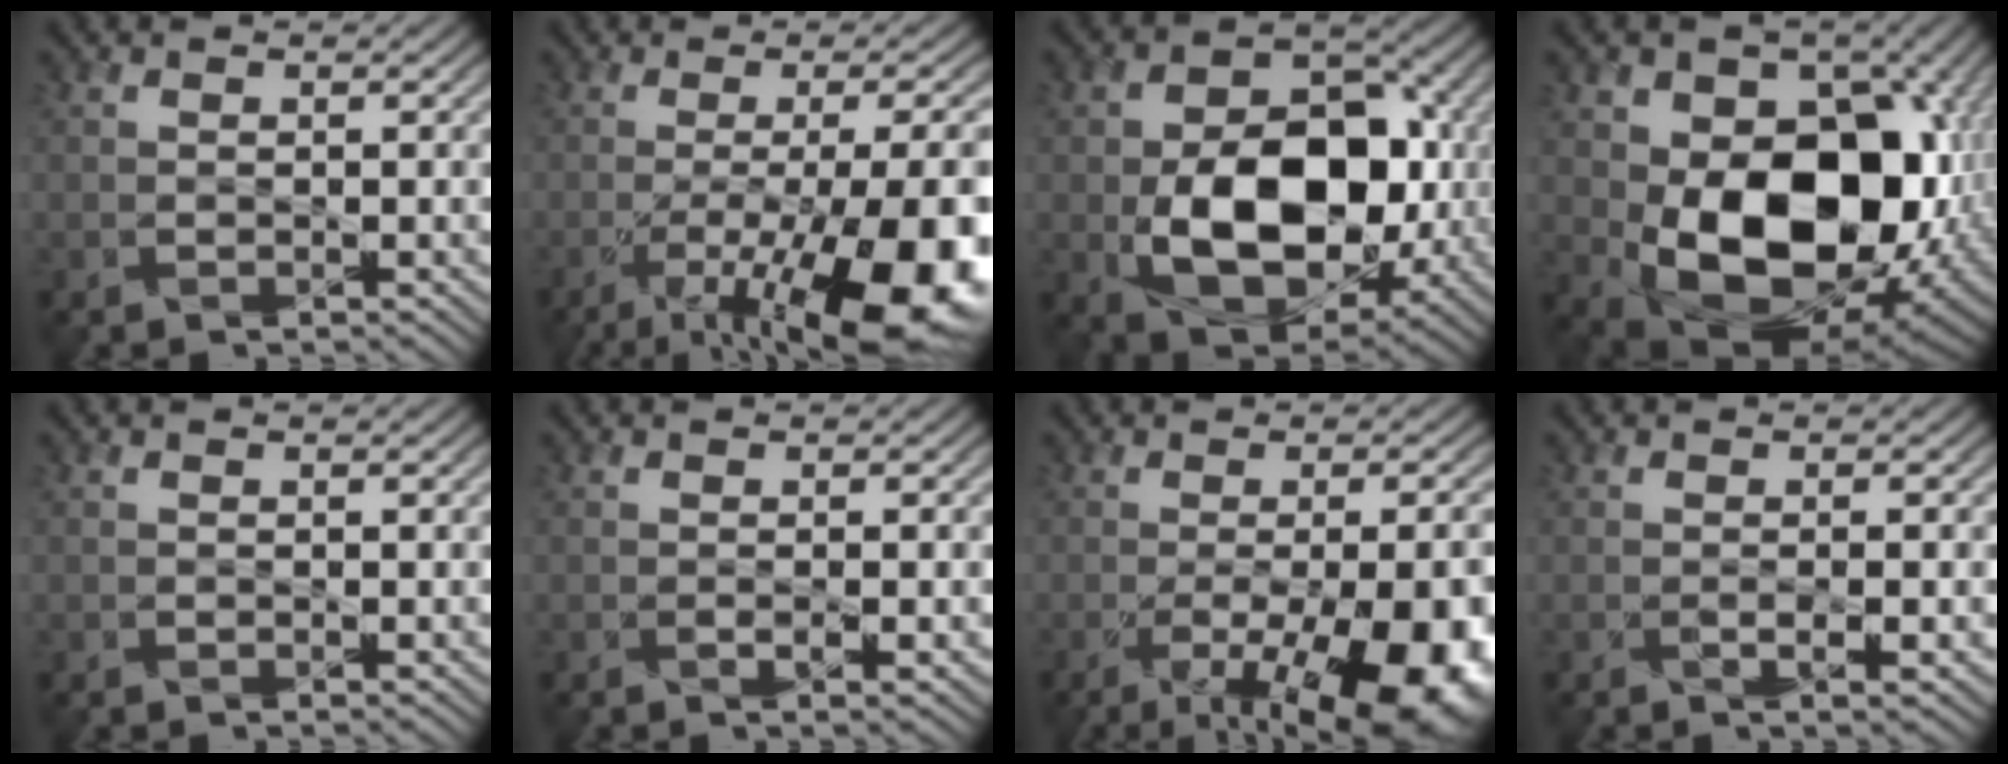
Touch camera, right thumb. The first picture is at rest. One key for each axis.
{"total": 17.4, "fx": -6.5, "fy": 5.1, "fz": 15.3, "tx": -0.210, "ty": -0.014, "tz": -0.091}
{"total": 14.7, "fx": -2.3, "fy": 9.9, "fz": 10.6, "tx": -0.165, "ty": -0.016, "tz": -0.037}
{"total": 17.8, "fx": -1.1, "fy": 12.3, "fz": 12.8, "tx": -0.194, "ty": -0.050, "tz": -0.002}
{"total": 0.0}
{"total": 1.1, "fx": -0.3, "fy": 0.0, "fz": 1.1, "tx": -0.019, "ty": -0.001, "tz": -0.006}
{"total": 14.9, "fx": -5.5, "fy": 5.3, "fz": 12.8, "tx": -0.158, "ty": -0.036, "tz": -0.056}
{"total": 1.8, "fx": -0.5, "fy": 0.2, "fz": 1.7, "tx": -0.030, "ty": -0.002, "tz": -0.009}